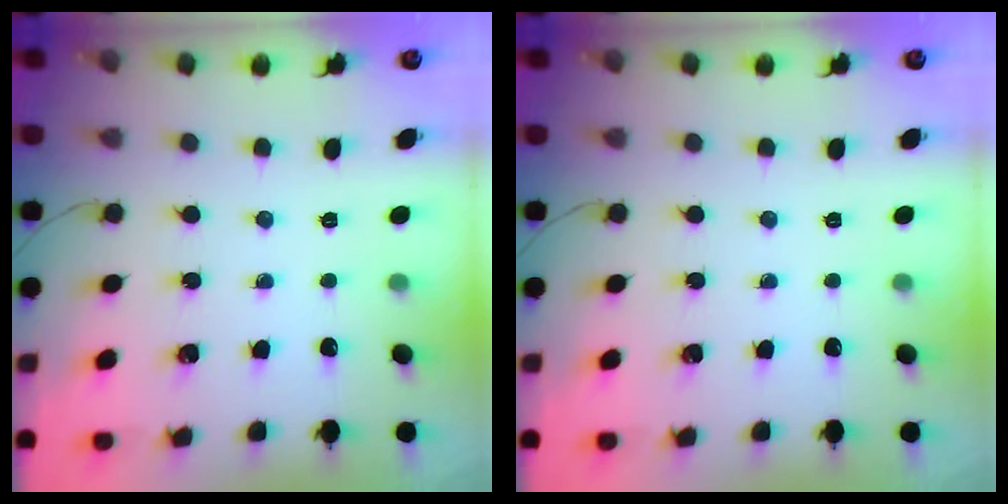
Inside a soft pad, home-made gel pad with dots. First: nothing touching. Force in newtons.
{"total": 0.0}